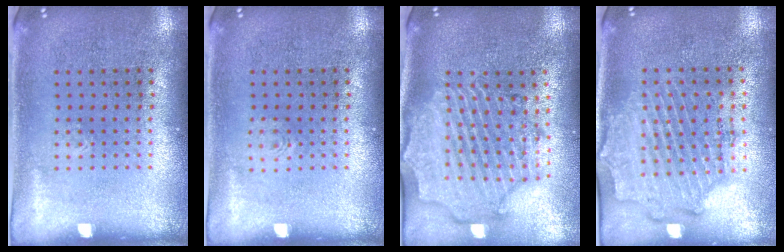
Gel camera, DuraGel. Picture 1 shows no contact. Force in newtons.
{"total": 0.6, "press": 0.6, "slide": 0.1}
{"total": 2.8, "press": 2.5, "slide": 1.3}
{"total": 1.9, "press": 1.7, "slide": 0.8}